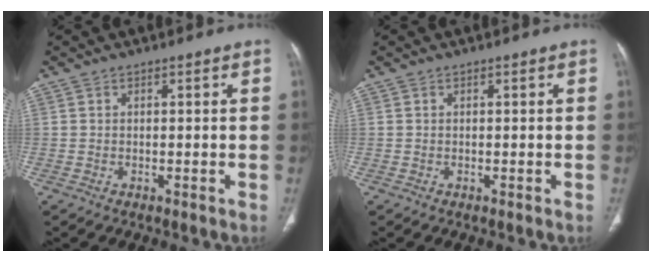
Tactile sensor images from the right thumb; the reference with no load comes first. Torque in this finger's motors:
{"motor_torque": [-0.02, 0.15, 0.00, 0.00, 0.00]}